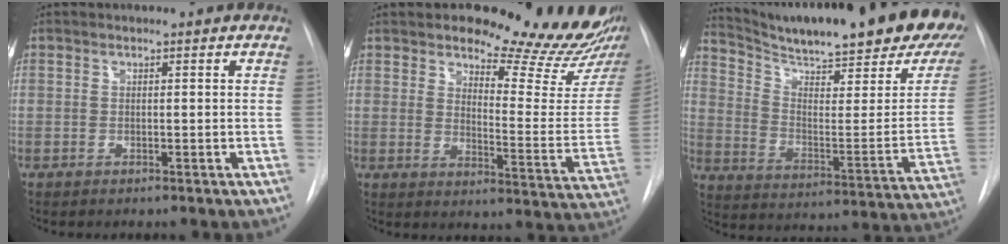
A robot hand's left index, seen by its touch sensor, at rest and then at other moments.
{"total": 18.0, "force": [16.1, 3.1, 7.3], "torque": [-0.094, -0.110, 0.189]}
{"total": 29.1, "force": [23.8, 3.3, 16.5], "torque": [-0.264, -0.096, 0.315]}